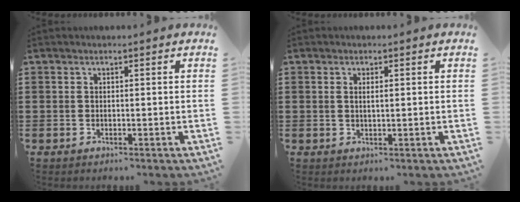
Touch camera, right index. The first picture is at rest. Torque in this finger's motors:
{"motor_torque": [-0.62, 0.50, -0.01, 0.00]}